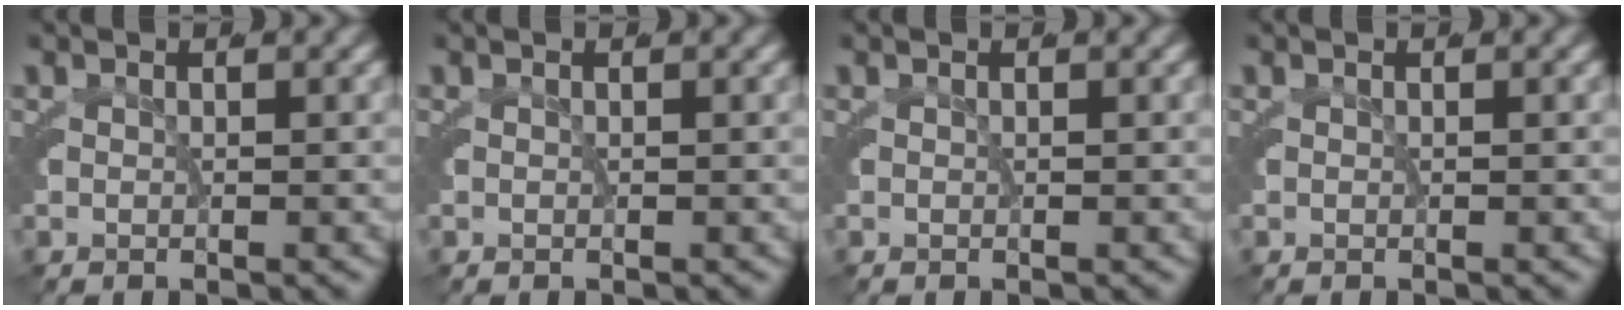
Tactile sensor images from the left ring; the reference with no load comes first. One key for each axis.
{"total": 0.0}
{"total": 0.0}
{"total": 0.0}